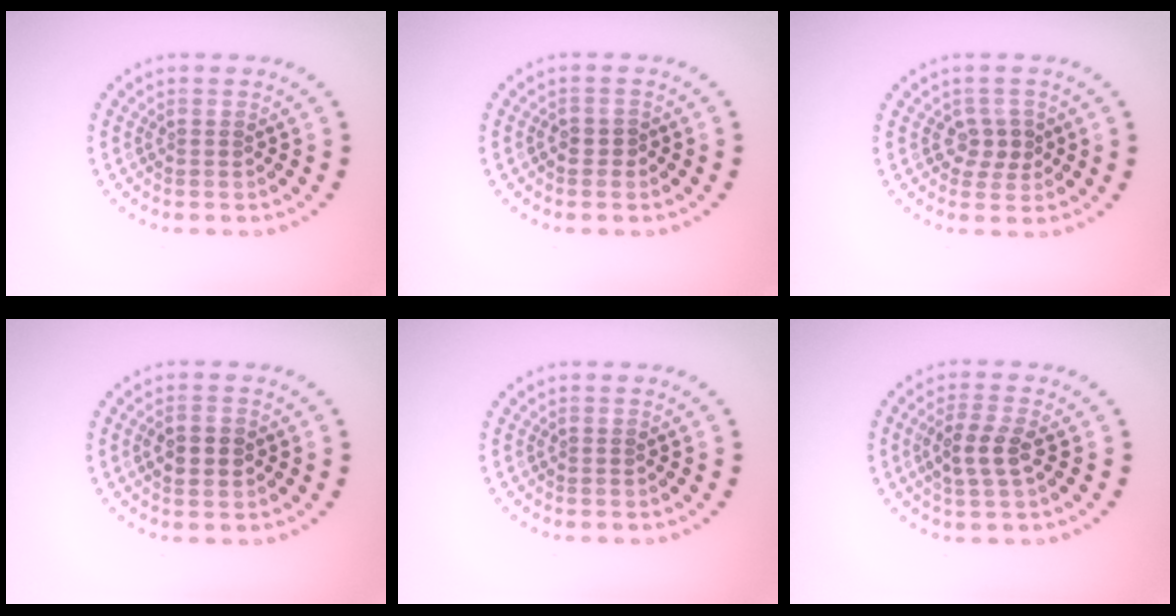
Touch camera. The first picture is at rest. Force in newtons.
{"total": 0.9, "press": 0.7, "slide": 0.5}
{"total": 2.1, "press": 1.9, "slide": 0.8}
{"total": 2.1, "press": 2.1, "slide": 0.1}
{"total": 0.0}
{"total": 2.8, "press": 2.6, "slide": 1.0}